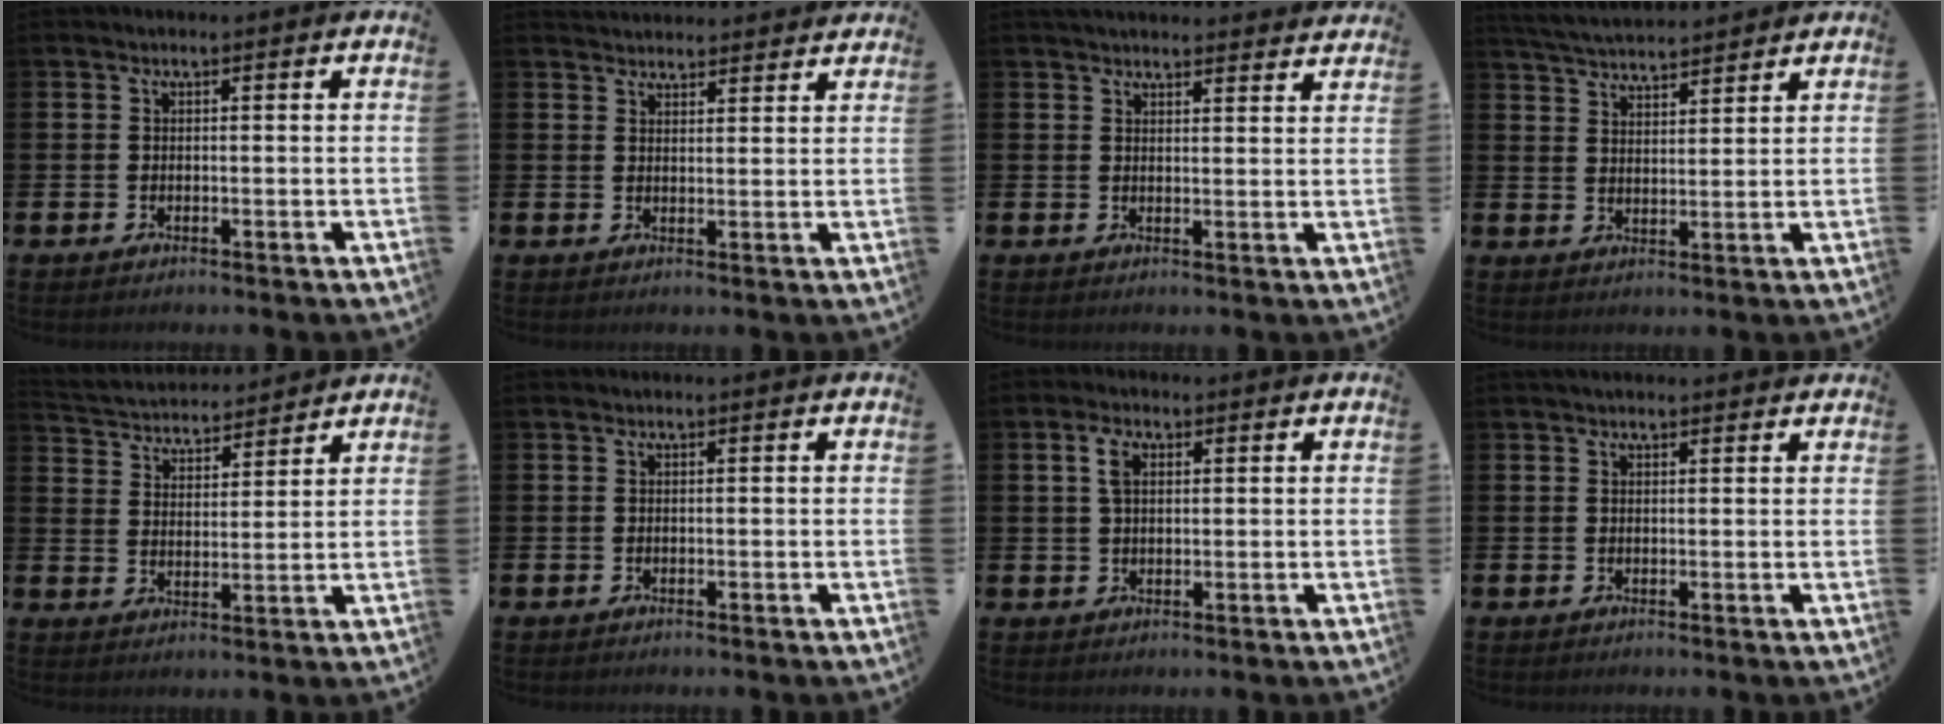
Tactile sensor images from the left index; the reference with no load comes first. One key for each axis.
{"total": 2.9, "fx": 2.8, "fy": 0.5, "fz": -0.1, "tx": 0.008, "ty": -0.020, "tz": 0.050}
{"total": 3.3, "fx": 3.2, "fy": 0.4, "fz": 0.4, "tx": -0.010, "ty": -0.017, "tz": 0.058}
{"total": 4.7, "fx": 4.6, "fy": 0.4, "fz": 0.3, "tx": -0.025, "ty": -0.025, "tz": 0.084}
{"total": 4.2, "fx": 4.1, "fy": 1.1, "fz": -0.3, "tx": -0.018, "ty": -0.032, "tz": 0.069}
{"total": 0.0}
{"total": 3.2, "fx": 1.7, "fy": 1.7, "fz": 2.0, "tx": -0.026, "ty": 0.000, "tz": 0.026}
{"total": 1.2, "fx": 1.0, "fy": 0.4, "fz": 0.4, "tx": 0.002, "ty": 0.000, "tz": 0.015}